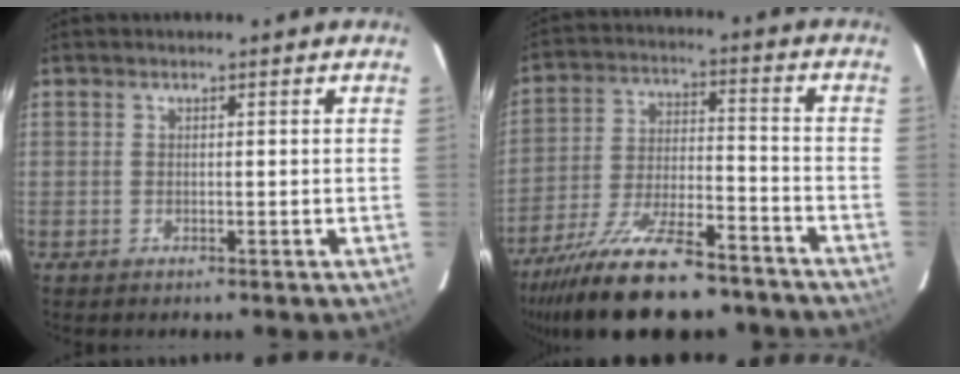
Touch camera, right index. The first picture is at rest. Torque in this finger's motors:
{"motor_torque": [1.28, -0.86, 0.87, 0.21]}